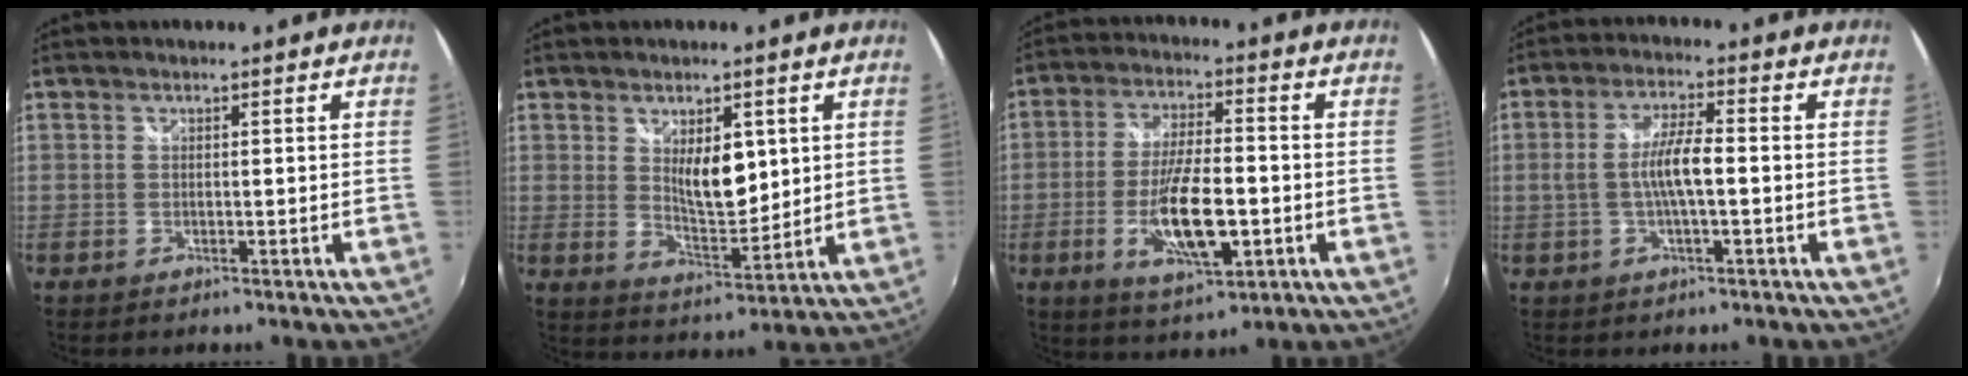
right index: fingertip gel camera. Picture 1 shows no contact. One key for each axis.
{"total": 8.1, "fx": 2.5, "fy": 3.7, "fz": 6.8, "tx": -0.102, "ty": -0.011, "tz": 0.050}
{"total": 12.4, "fx": -3.3, "fy": 3.7, "fz": 11.3, "tx": -0.218, "ty": -0.014, "tz": -0.055}
{"total": 6.6, "fx": -0.8, "fy": 1.2, "fz": 6.5, "tx": -0.121, "ty": 0.002, "tz": -0.013}